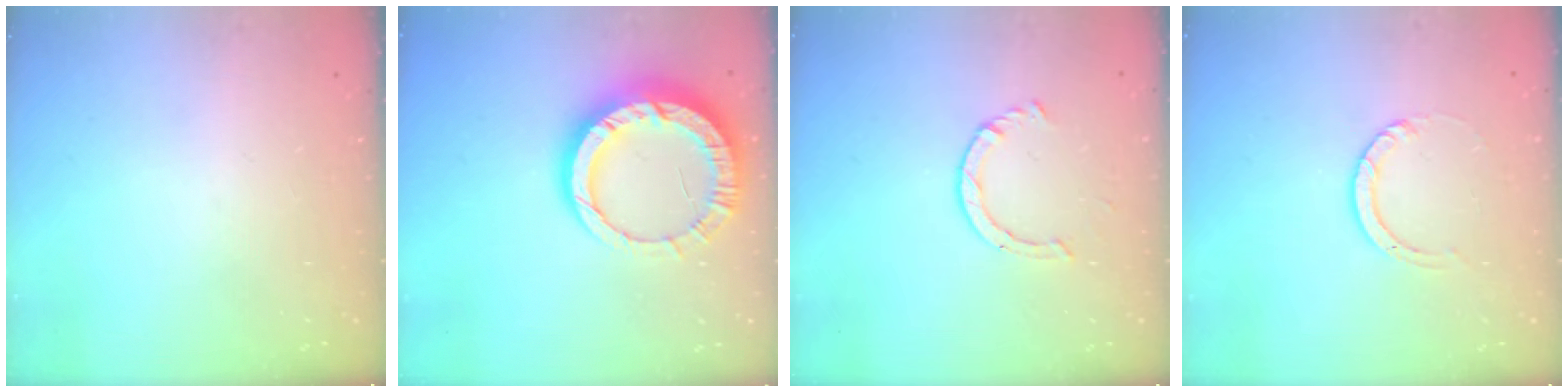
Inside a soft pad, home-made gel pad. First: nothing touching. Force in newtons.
{"total": 14.6, "press": 14.5, "slide": 1.5}
{"total": 2.3, "press": 2.3, "slide": 0.2}
{"total": 3.0, "press": 3.0, "slide": 0.3}